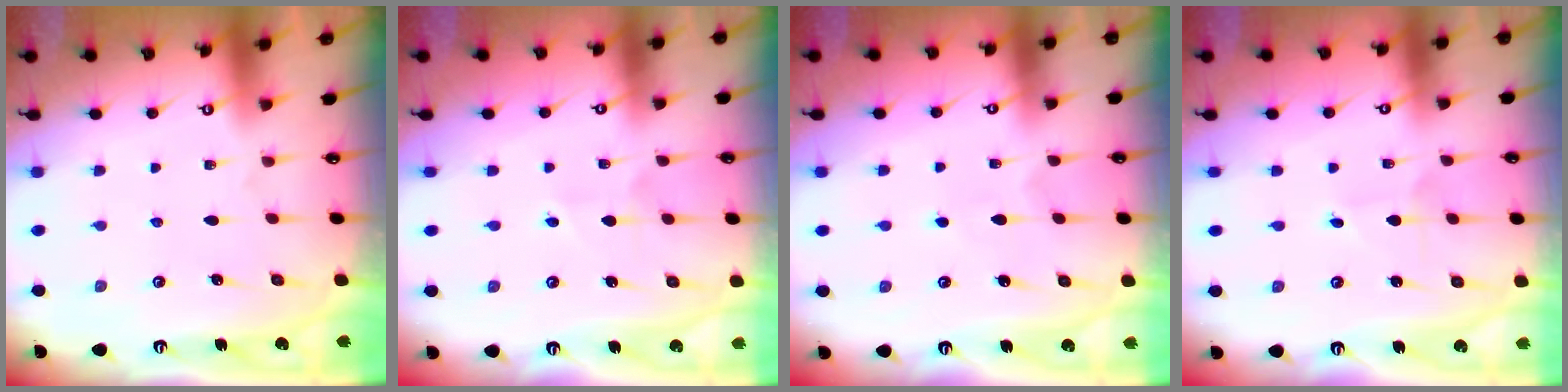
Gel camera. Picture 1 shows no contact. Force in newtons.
{"total": 2.6, "press": 2.6, "slide": 0.3}
{"total": 4.3, "press": 4.2, "slide": 0.6}
{"total": 1.2, "press": 1.2, "slide": 0.1}